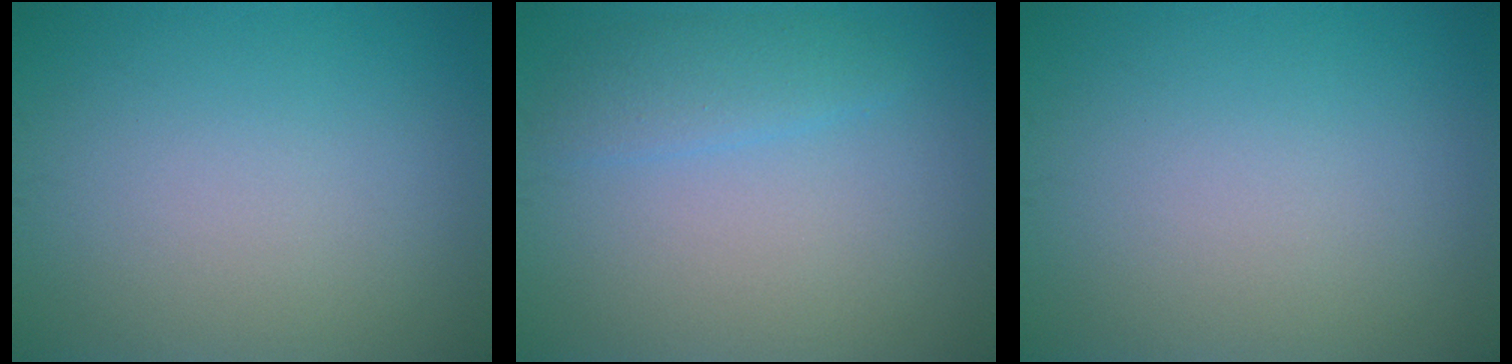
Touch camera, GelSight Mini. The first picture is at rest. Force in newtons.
{"total": 2.2, "press": 2.2, "slide": 0.1}
{"total": 0.0}